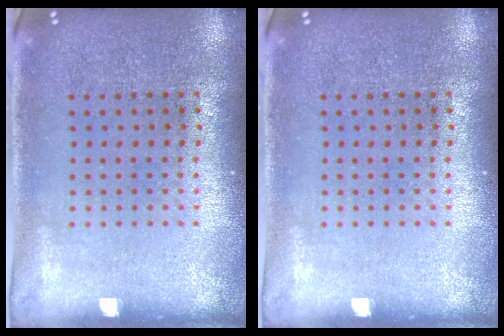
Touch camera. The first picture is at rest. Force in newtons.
{"total": 0.0}